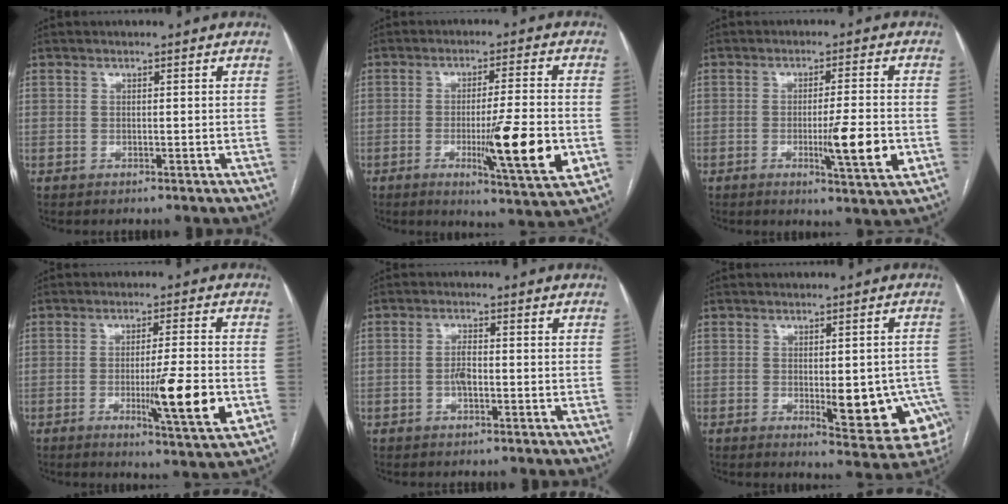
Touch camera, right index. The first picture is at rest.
{"total": 13.0, "force": [-3.2, 0.4, 12.6], "torque": [-0.192, -0.026, -0.049]}
{"total": 8.4, "force": [-2.1, 0.2, 8.1], "torque": [-0.124, -0.015, -0.032]}
{"total": 11.1, "force": [-2.8, 0.3, 10.7], "torque": [-0.163, -0.023, -0.043]}
{"total": 2.4, "force": [-0.6, 0.8, 2.2], "torque": [-0.043, 0.002, -0.012]}
{"total": 11.4, "force": [-3.2, 4.2, 10.1], "torque": [-0.092, 0.005, -0.030]}